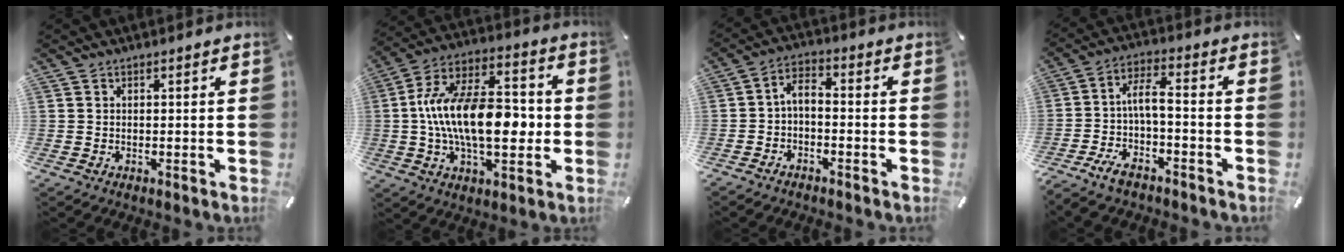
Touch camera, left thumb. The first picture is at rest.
{"total": 19.8, "force": [-1.3, 10.8, 16.6], "torque": [-0.318, 0.005, -0.026]}
{"total": 3.5, "force": [-1.7, 1.7, 2.6], "torque": [-0.052, 0.010, -0.036]}
{"total": 6.5, "force": [-2.3, 2.2, 5.7], "torque": [-0.113, 0.002, -0.044]}